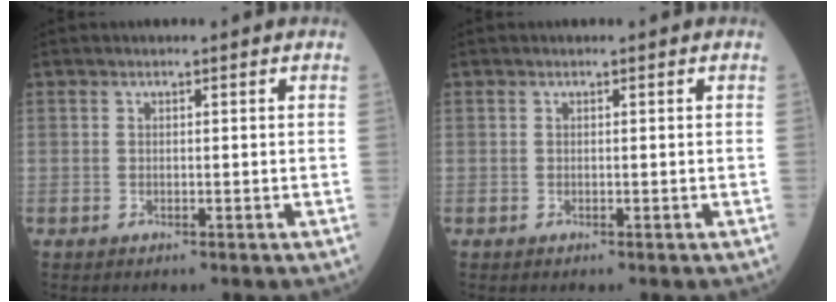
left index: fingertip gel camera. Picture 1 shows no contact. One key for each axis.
{"total": 0.0}